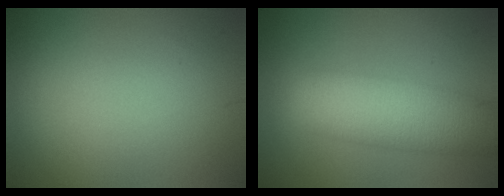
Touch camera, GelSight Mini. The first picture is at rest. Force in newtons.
{"total": 7.3, "press": 7.3, "slide": 0.6}